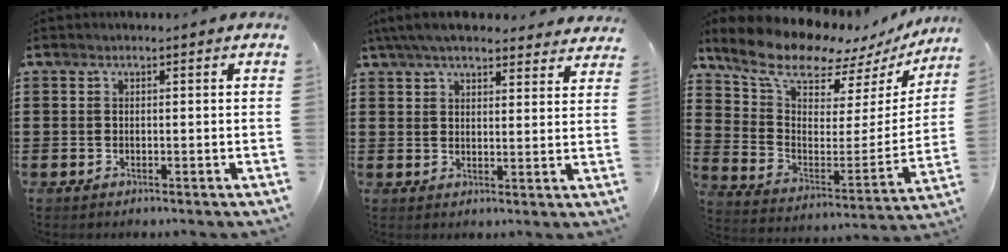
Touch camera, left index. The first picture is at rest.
{"total": 6.1, "force": [5.4, 1.2, 2.5], "torque": [-0.064, -0.011, 0.102]}
{"total": 10.8, "force": [9.6, 2.8, 4.2], "torque": [-0.116, -0.074, 0.164]}